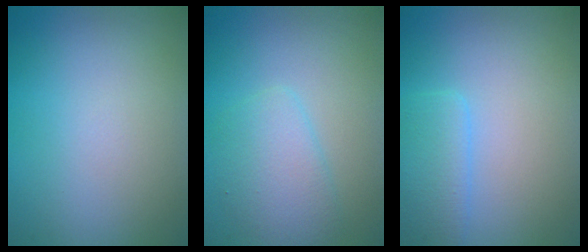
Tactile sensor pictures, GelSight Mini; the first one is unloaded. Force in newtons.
{"total": 2.9, "press": 2.9, "slide": 0.1}
{"total": 2.3, "press": 2.3, "slide": 0.2}